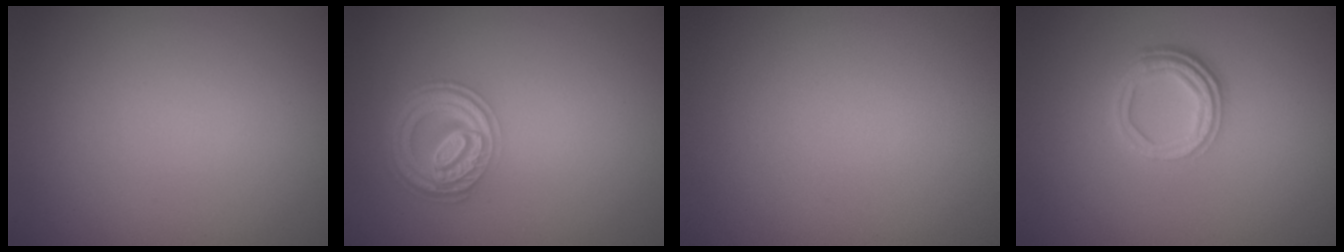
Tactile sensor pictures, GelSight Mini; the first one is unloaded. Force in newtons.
{"total": 4.5, "press": 3.6, "slide": 2.7}
{"total": 0.0}
{"total": 3.4, "press": 2.6, "slide": 2.2}